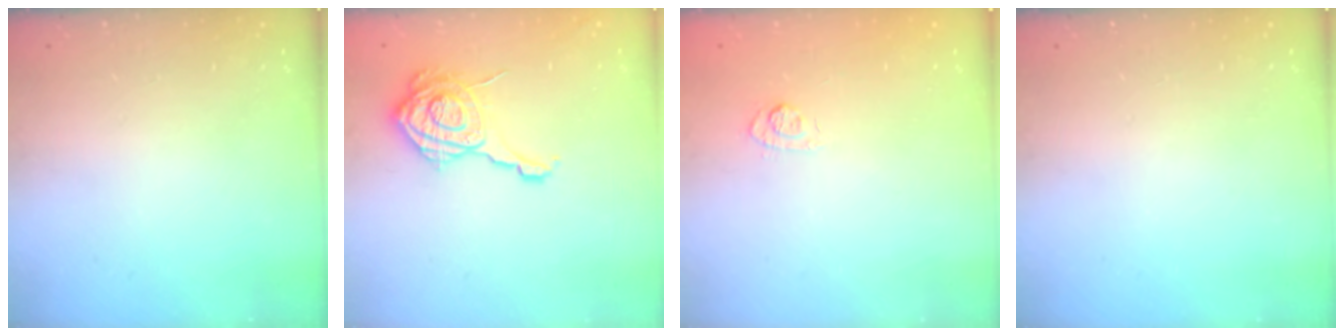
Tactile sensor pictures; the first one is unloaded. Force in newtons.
{"total": 16.0, "press": 16.0, "slide": 0.8}
{"total": 6.5, "press": 6.3, "slide": 1.7}
{"total": 0.0}